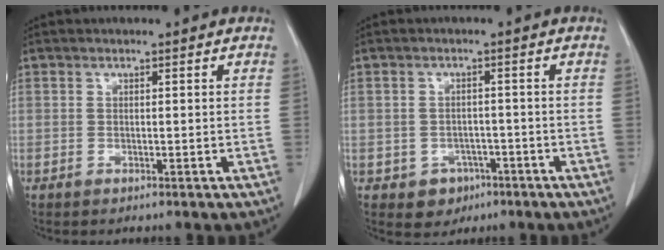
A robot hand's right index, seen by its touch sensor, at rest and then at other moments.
{"total": 3.9, "force": [-1.8, 3.4, 0.8], "torque": [-0.004, 0.010, -0.016]}